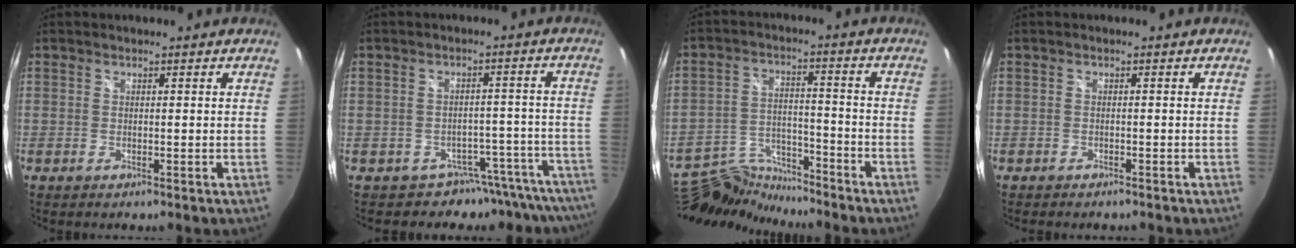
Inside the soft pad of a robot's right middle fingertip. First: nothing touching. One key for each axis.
{"total": 10.4, "fx": -9.5, "fy": 4.1, "fz": 0.5, "tx": 0.015, "ty": 0.041, "tz": -0.115}
{"total": 13.9, "fx": -13.4, "fy": 2.0, "fz": 3.2, "tx": -0.083, "ty": 0.002, "tz": -0.236}
{"total": 2.4, "fx": -2.1, "fy": 0.9, "fz": 0.8, "tx": -0.022, "ty": -0.012, "tz": -0.032}